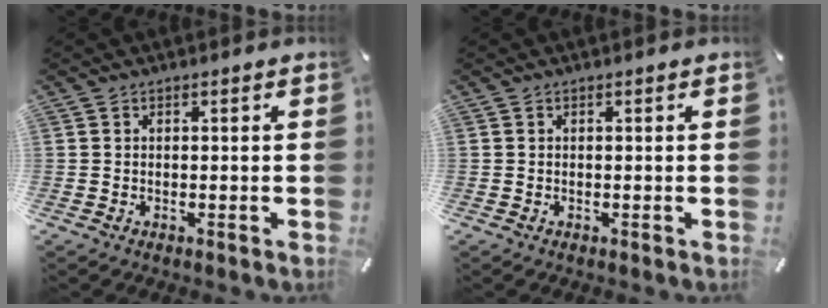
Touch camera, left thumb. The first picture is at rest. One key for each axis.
{"total": 0.0}